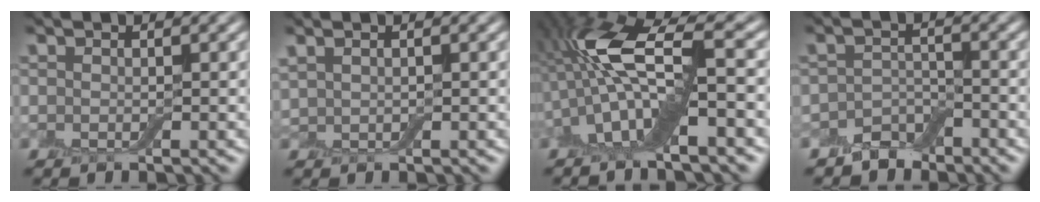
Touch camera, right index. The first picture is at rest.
{"total": 0.9, "force": [0.8, 0.4, 0.2], "torque": [-0.002, -0.001, 0.017]}
{"total": 9.4, "force": [-0.4, 3.5, 8.8], "torque": [-0.166, 0.021, -0.020]}
{"total": 2.8, "force": [-2.6, 1.1, -0.3], "torque": [0.013, 0.007, -0.046]}